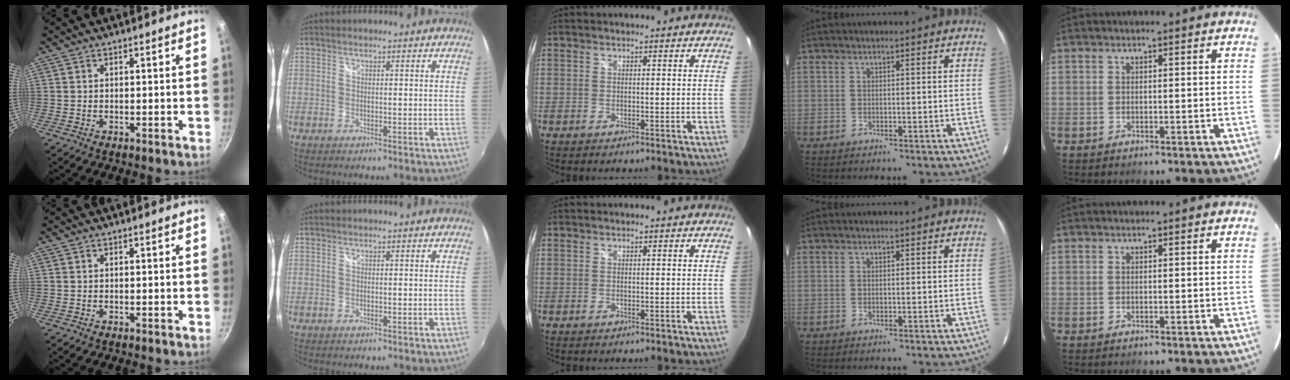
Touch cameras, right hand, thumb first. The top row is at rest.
{}